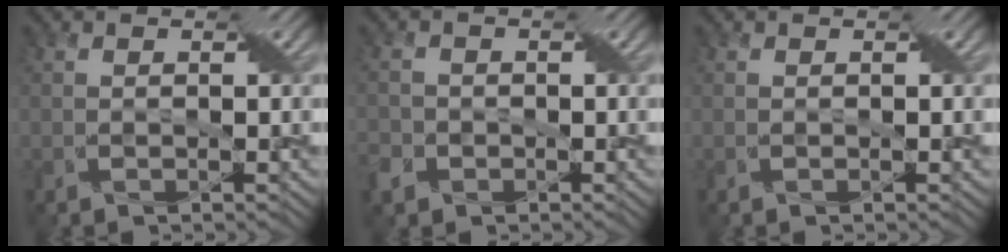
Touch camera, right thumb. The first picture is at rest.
{"total": 2.6, "force": [-1.5, 2.1, 0.4], "torque": [-0.019, -0.008, -0.036]}
{"total": 0.0}